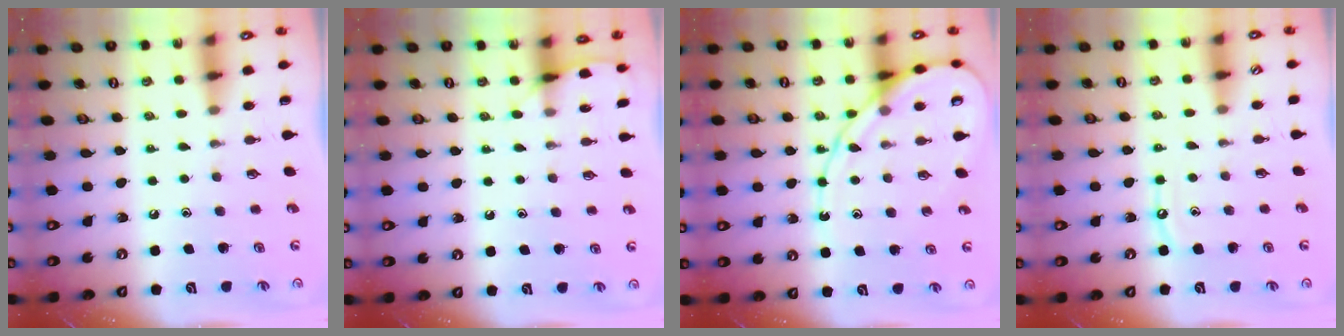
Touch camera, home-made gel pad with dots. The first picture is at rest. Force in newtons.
{"total": 6.8, "press": 6.8, "slide": 0.7}
{"total": 11.9, "press": 11.9, "slide": 1.1}
{"total": 5.3, "press": 5.3, "slide": 0.5}